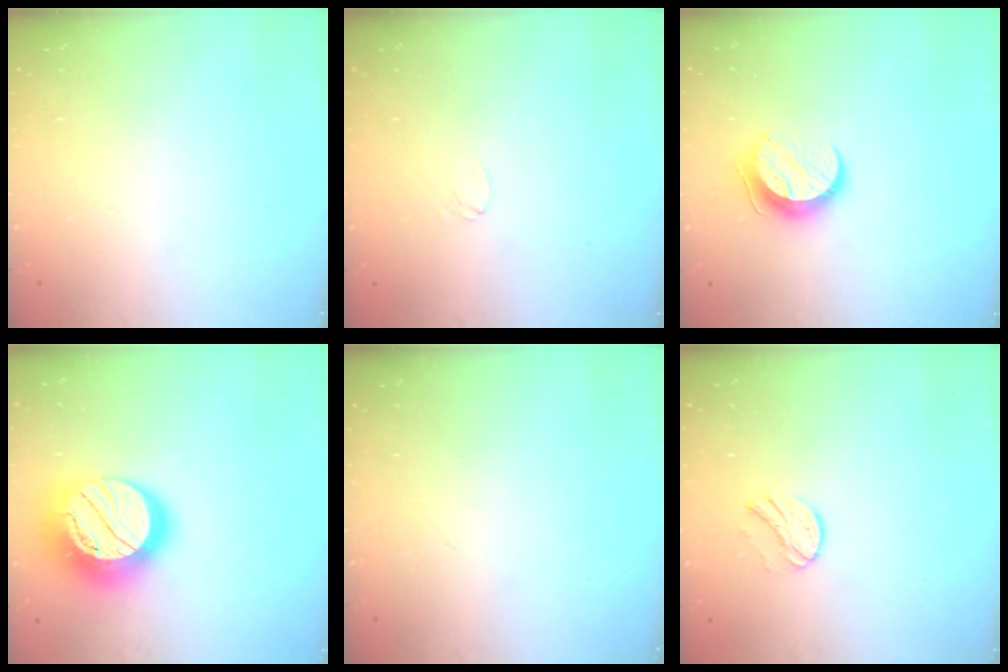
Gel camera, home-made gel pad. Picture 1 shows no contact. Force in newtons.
{"total": 2.9, "press": 2.9, "slide": 0.3}
{"total": 10.1, "press": 10.1, "slide": 0.8}
{"total": 22.0, "press": 22.0, "slide": 1.7}
{"total": 0.0}
{"total": 7.4, "press": 7.4, "slide": 0.6}